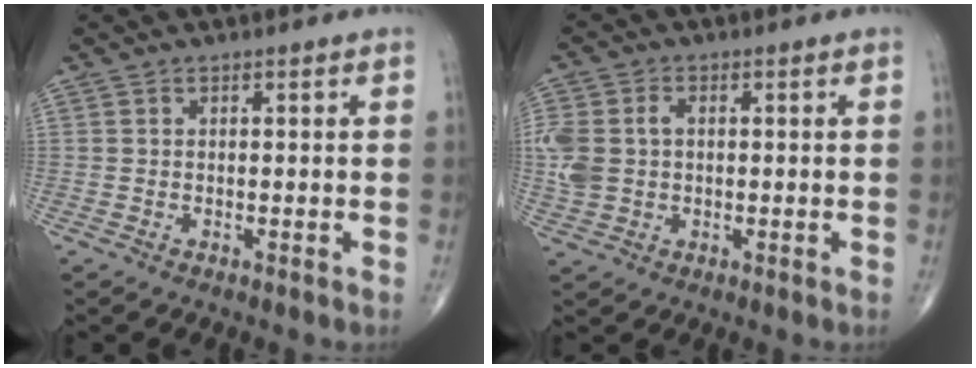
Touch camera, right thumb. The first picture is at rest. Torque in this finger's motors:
{"motor_torque": [0.09, 0.13, 0.49, 0.22, 0.13]}